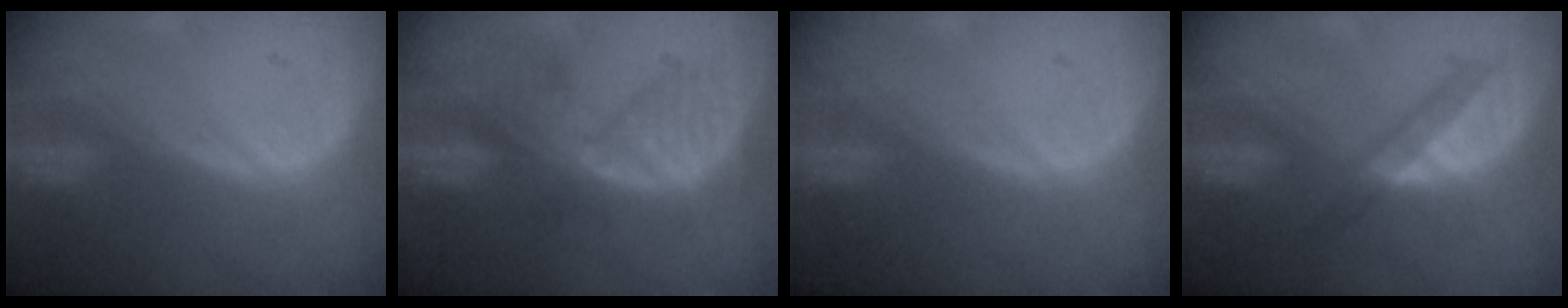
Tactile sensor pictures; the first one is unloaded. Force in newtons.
{"total": 6.5, "press": 6.2, "slide": 2.1}
{"total": 0.0}
{"total": 3.6, "press": 3.4, "slide": 1.1}